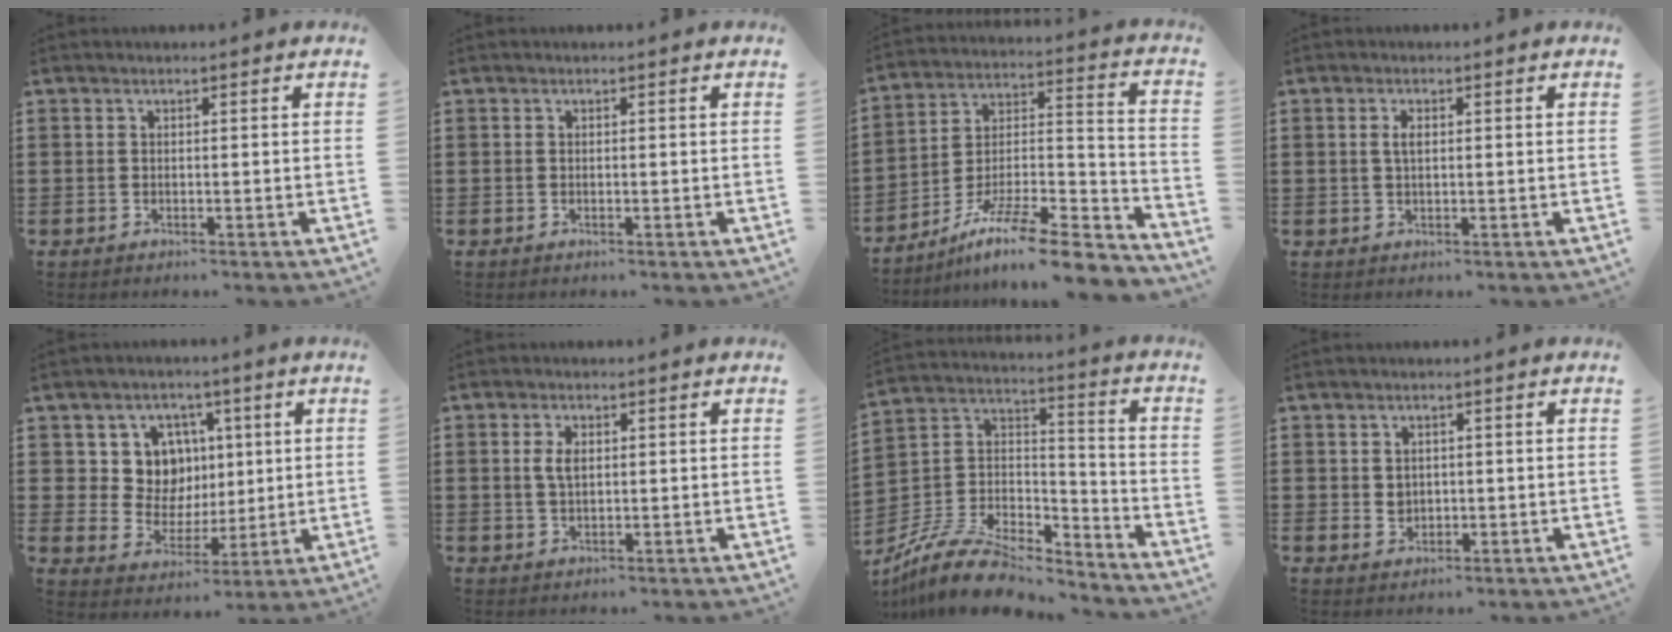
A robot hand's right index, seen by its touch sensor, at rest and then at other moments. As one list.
[{"total": 0.0}, {"total": 11.6, "force": [-9.1, 1.8, 7.0], "torque": [-0.115, 0.017, -0.172]}, {"total": 2.0, "force": [0.3, 0.8, 1.8], "torque": [-0.037, 0.006, 0.004]}, {"total": 9.0, "force": [2.7, 8.1, 3.1], "torque": [-0.078, 0.000, 0.052]}, {"total": 3.0, "force": [0.6, 1.5, 2.5], "torque": [-0.054, 0.008, 0.009]}, {"total": 10.2, "force": [-8.8, 3.0, 4.2], "torque": [-0.094, 0.012, -0.174]}, {"total": 1.8, "force": [0.4, 1.6, 0.7], "torque": [-0.018, 0.009, 0.005]}]